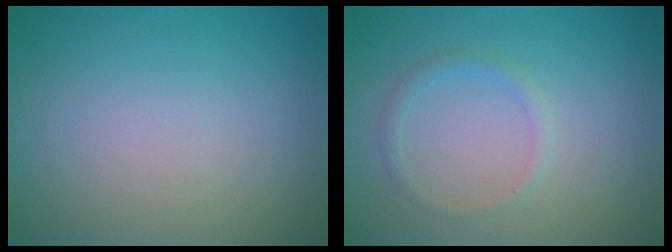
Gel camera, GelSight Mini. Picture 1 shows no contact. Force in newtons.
{"total": 1.2, "press": 1.2, "slide": 0.1}